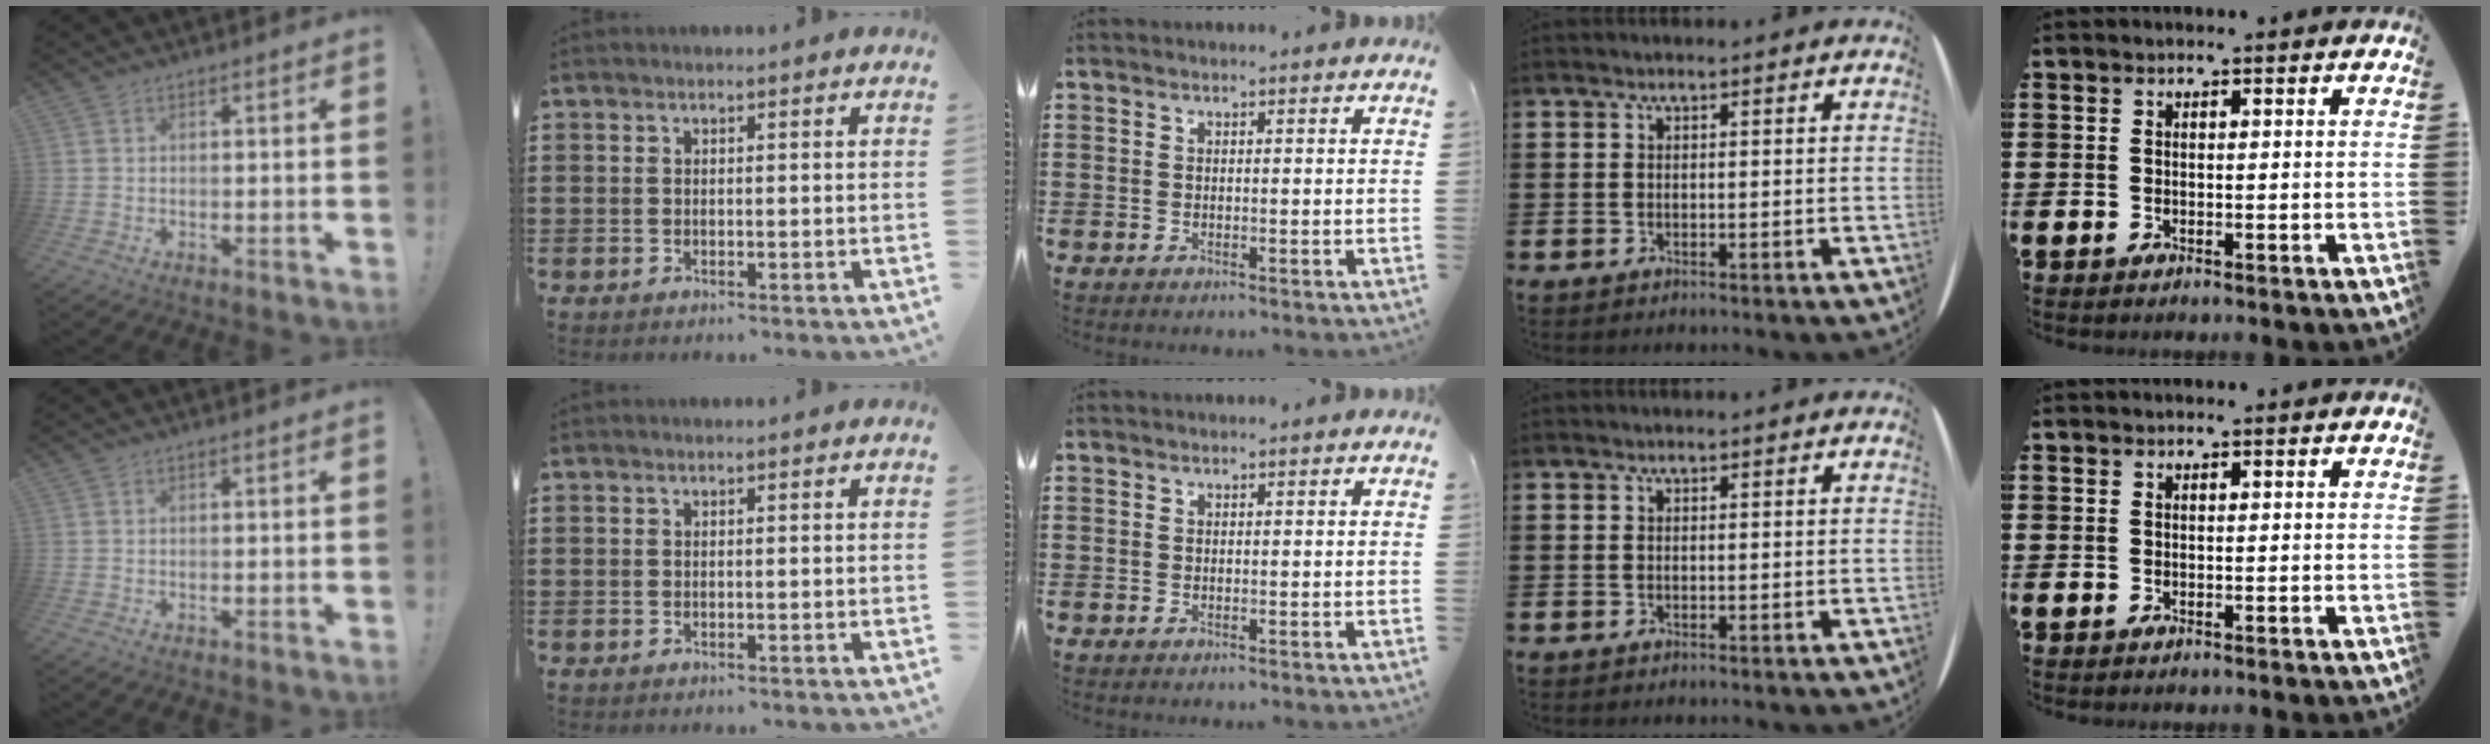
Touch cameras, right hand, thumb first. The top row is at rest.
{}